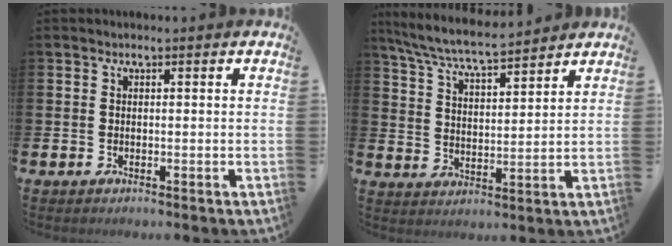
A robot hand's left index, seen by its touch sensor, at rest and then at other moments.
{"total": 7.0, "force": [6.6, 0.4, 2.2], "torque": [-0.066, -0.037, 0.117]}